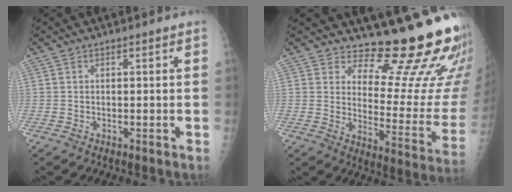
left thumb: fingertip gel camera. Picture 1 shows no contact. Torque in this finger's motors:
{"motor_torque": [1.09, 0.99, 0.02, -0.36, 0.02]}